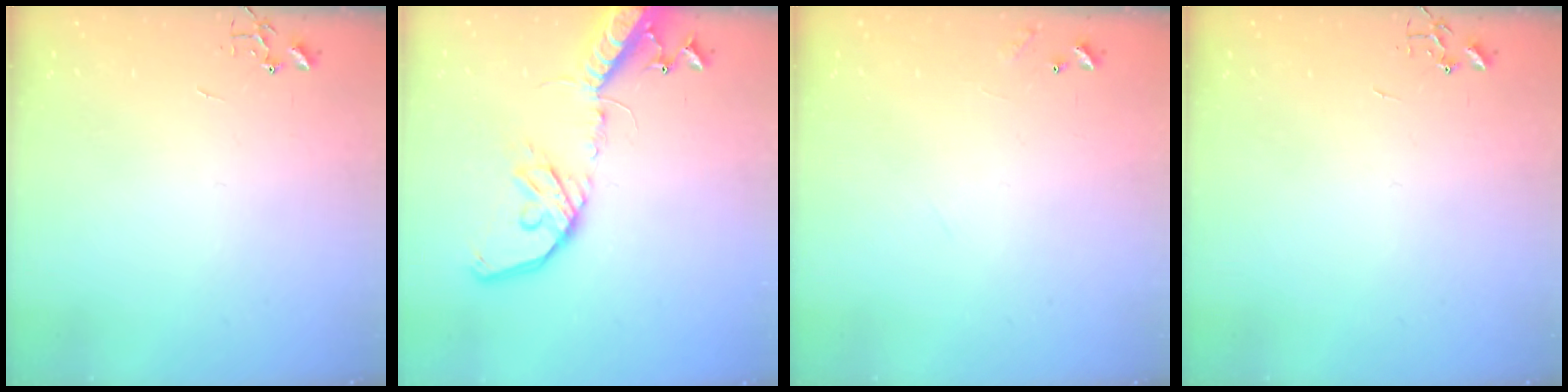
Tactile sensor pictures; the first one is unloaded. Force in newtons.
{"total": 17.9, "press": 17.6, "slide": 3.7}
{"total": 6.9, "press": 6.9, "slide": 0.4}
{"total": 0.0}